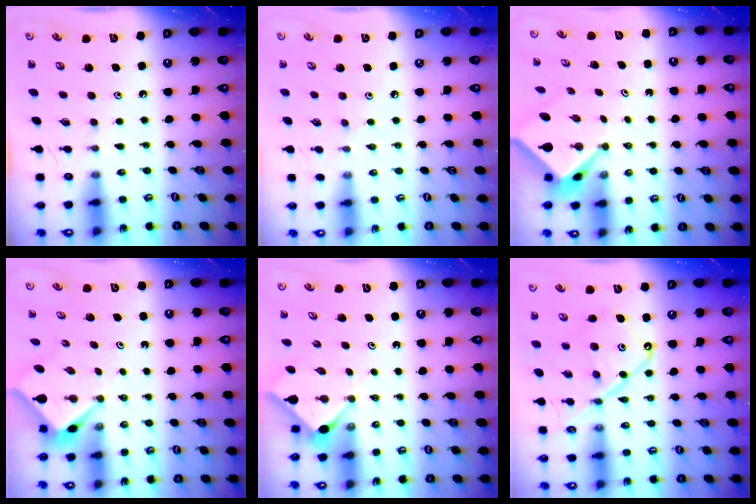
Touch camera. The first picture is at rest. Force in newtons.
{"total": 2.1, "press": 2.1, "slide": 0.5}
{"total": 2.4, "press": 2.4, "slide": 0.2}
{"total": 2.6, "press": 2.6, "slide": 0.3}
{"total": 2.9, "press": 2.9, "slide": 0.4}
{"total": 15.3, "press": 15.2, "slide": 1.6}